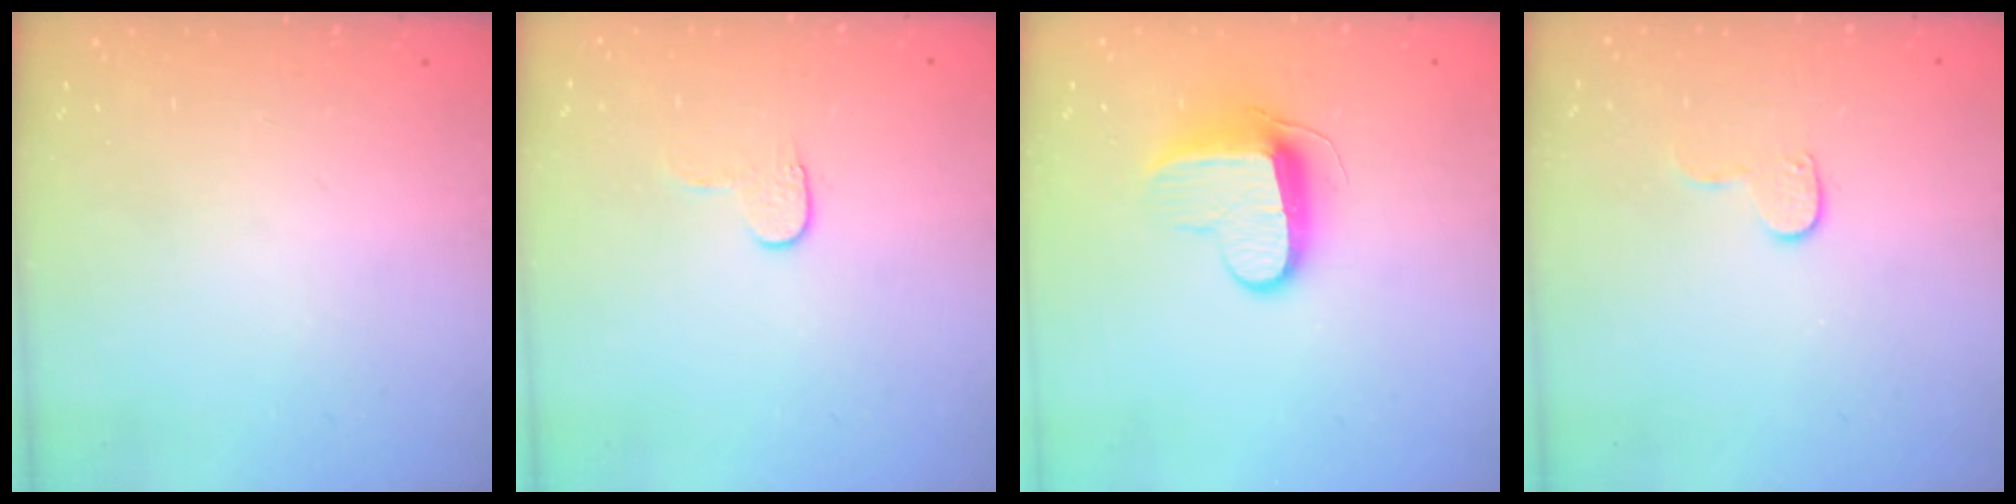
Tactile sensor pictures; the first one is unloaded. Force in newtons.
{"total": 3.5, "press": 3.5, "slide": 0.4}
{"total": 9.7, "press": 9.7, "slide": 0.9}
{"total": 6.4, "press": 6.4, "slide": 0.5}